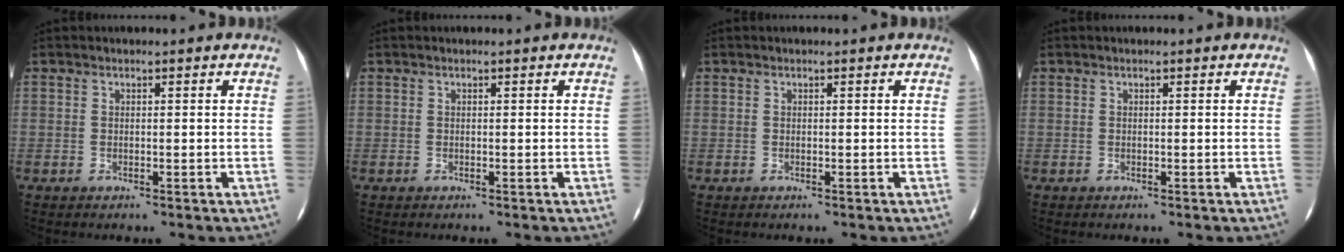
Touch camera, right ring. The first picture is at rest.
{"total": 0.0}
{"total": 0.0}
{"total": 0.0}